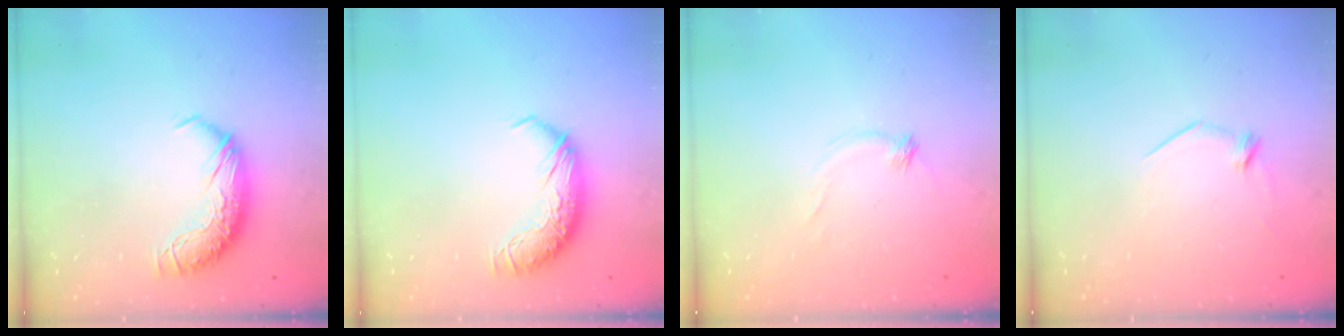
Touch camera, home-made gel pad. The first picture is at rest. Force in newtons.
{"total": 0.0}
{"total": 7.7, "press": 7.7, "slide": 0.7}
{"total": 6.2, "press": 6.1, "slide": 0.8}